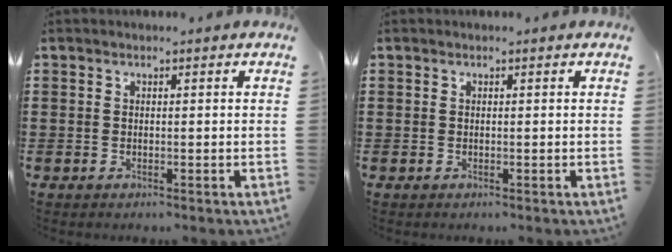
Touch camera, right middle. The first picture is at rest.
{"total": 0.0}